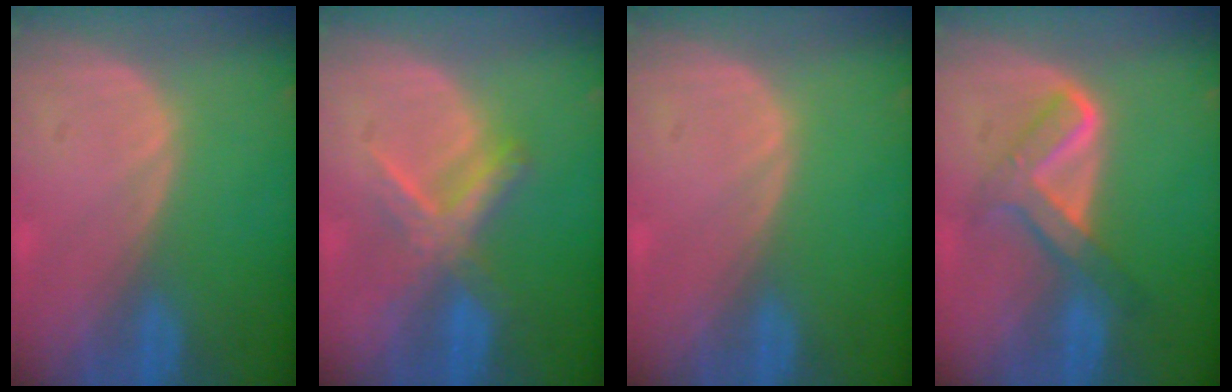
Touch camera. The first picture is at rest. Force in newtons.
{"total": 5.7, "press": 5.7, "slide": 0.4}
{"total": 0.0}
{"total": 5.7, "press": 5.7, "slide": 0.3}